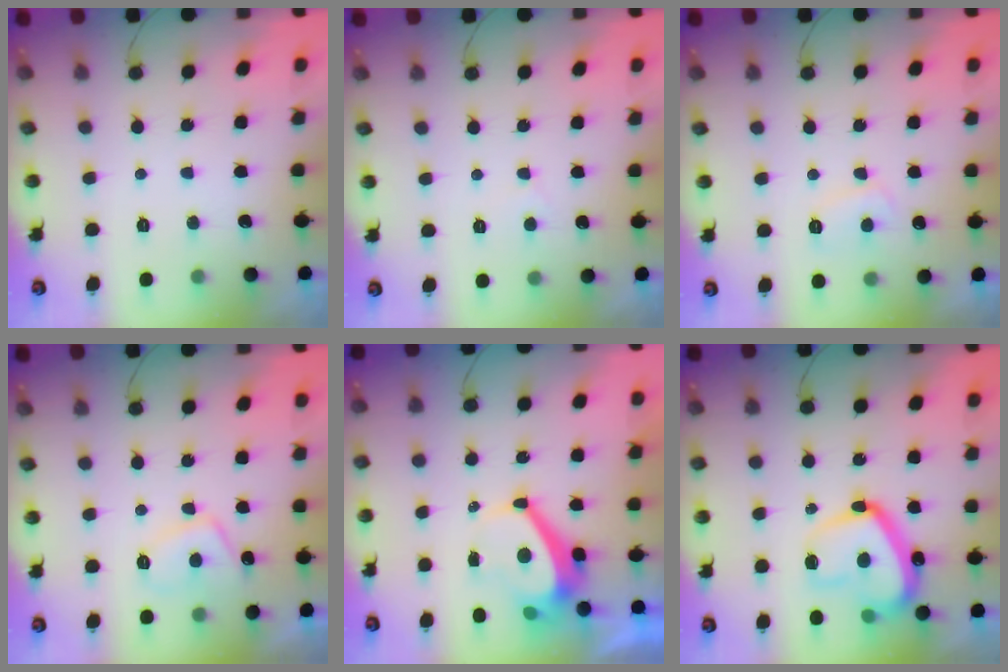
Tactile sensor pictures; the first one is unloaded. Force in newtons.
{"total": 2.9, "press": 2.9, "slide": 0.4}
{"total": 5.1, "press": 5.1, "slide": 0.5}
{"total": 5.4, "press": 5.3, "slide": 1.3}
{"total": 6.0, "press": 6.0, "slide": 0.4}
{"total": 16.9, "press": 16.8, "slide": 1.5}